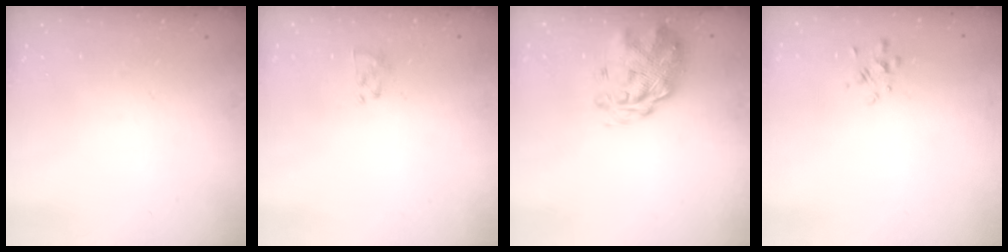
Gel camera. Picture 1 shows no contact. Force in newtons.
{"total": 2.3, "press": 2.1, "slide": 0.9}
{"total": 3.2, "press": 2.8, "slide": 1.5}
{"total": 2.2, "press": 2.0, "slide": 0.9}